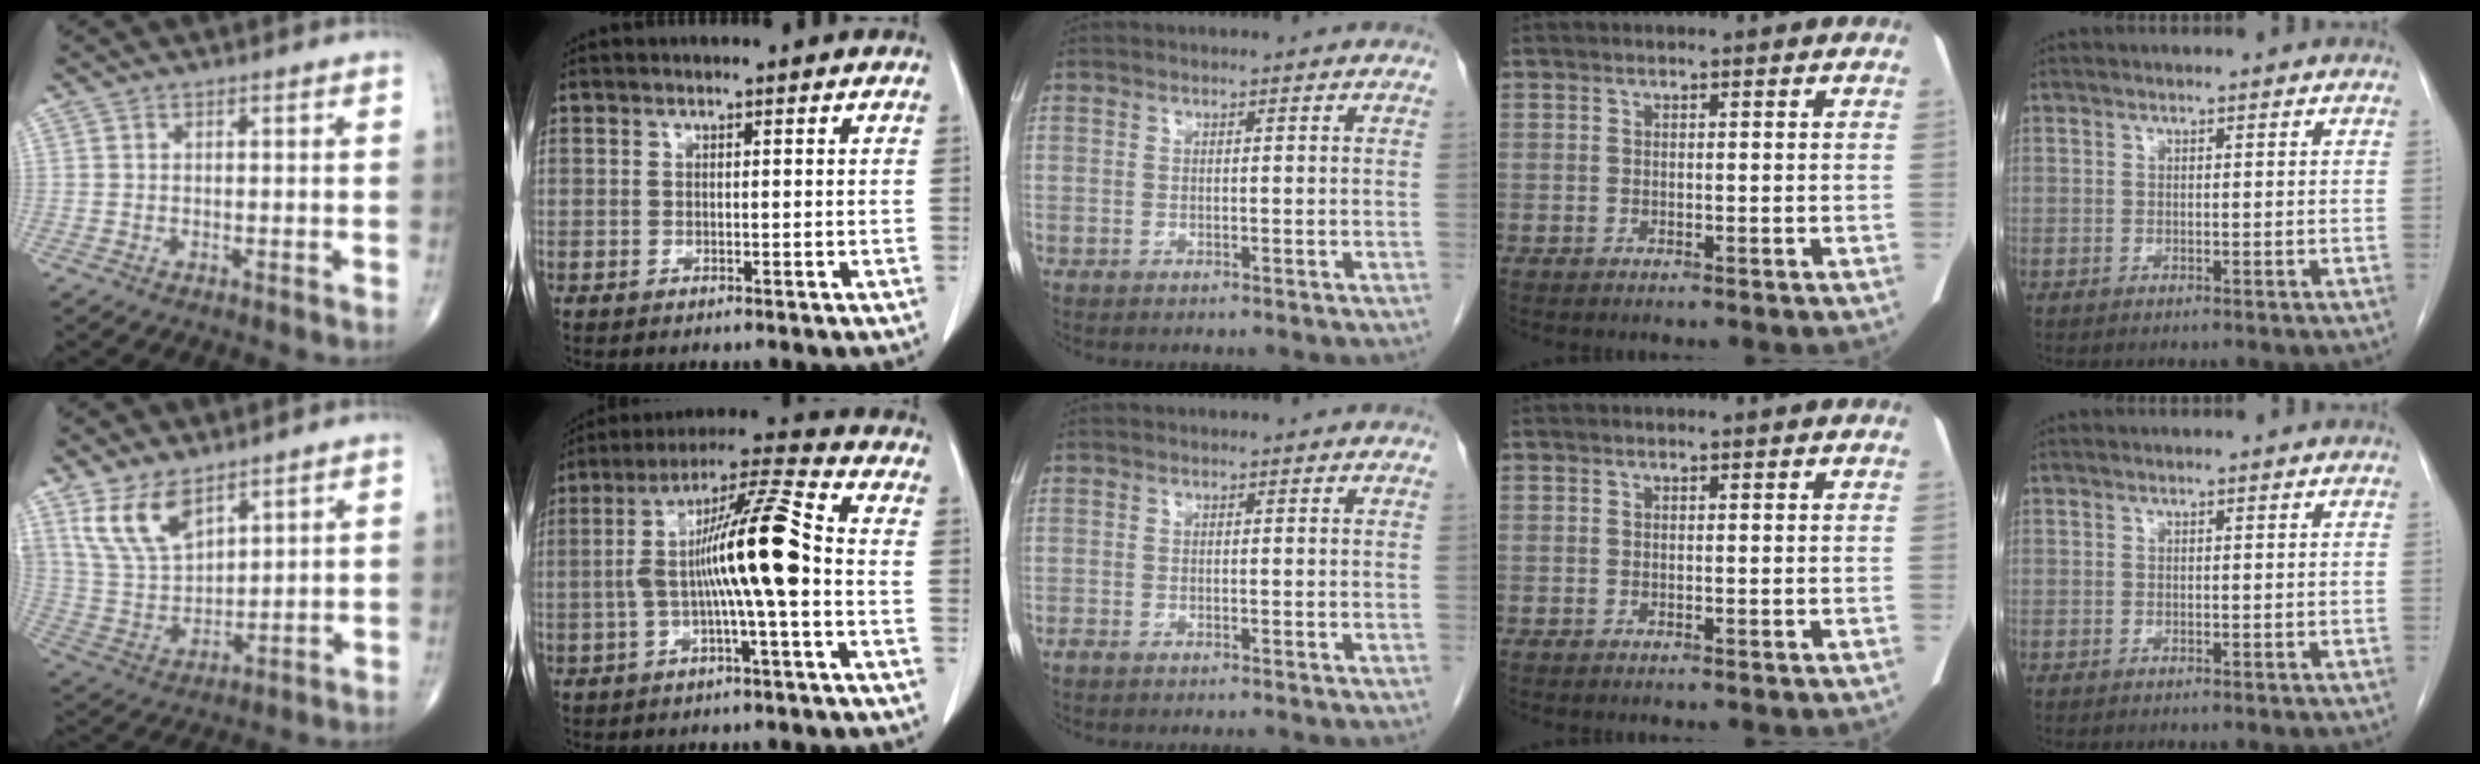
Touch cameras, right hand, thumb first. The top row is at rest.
{"thumb": {"total": 11.5, "force": [7.3, 5.7, 6.9], "torque": [-0.123, -0.031, 0.164]}, "index": {"total": 12.8, "force": [-1.3, 0.3, 12.8], "torque": [-0.229, 0.024, -0.029]}, "middle": {"total": 1.3, "force": [-1.1, 0.1, 0.6], "torque": [-0.014, -0.003, -0.016]}}